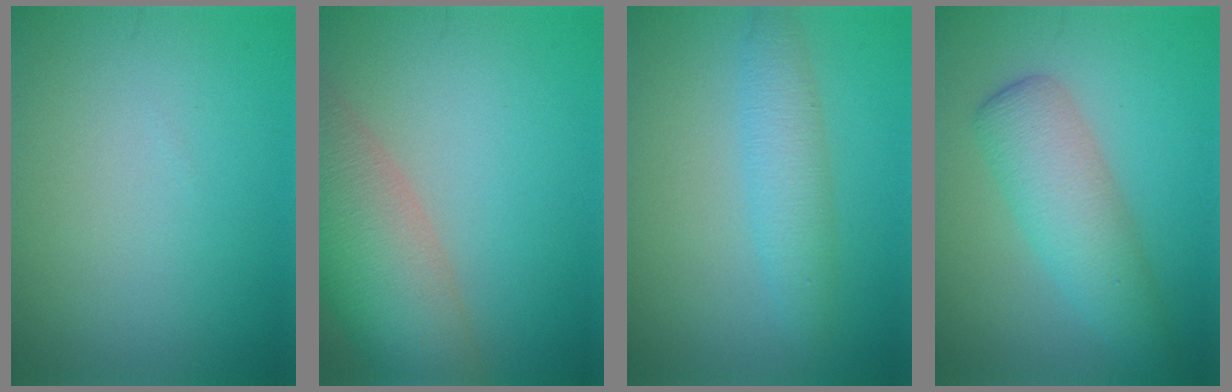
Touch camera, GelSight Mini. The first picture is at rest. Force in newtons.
{"total": 8.9, "press": 8.9, "slide": 0.4}
{"total": 3.0, "press": 3.0, "slide": 0.1}
{"total": 5.0, "press": 5.0, "slide": 0.3}